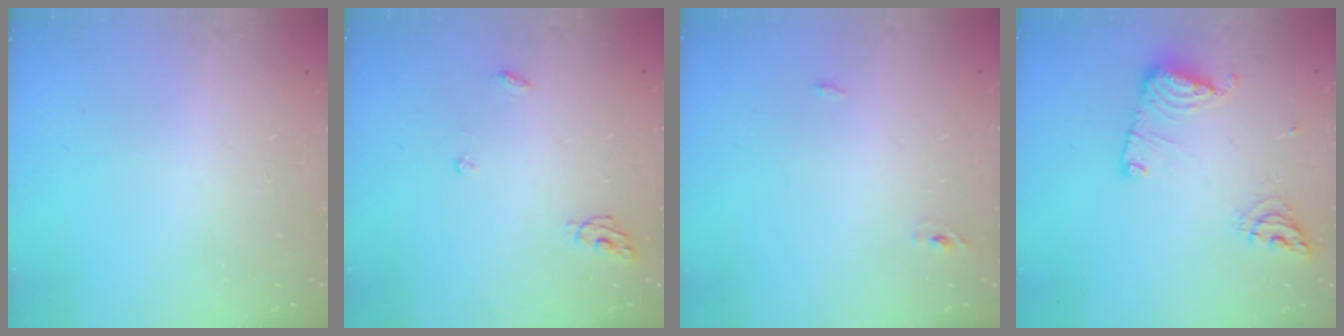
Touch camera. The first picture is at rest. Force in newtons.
{"total": 4.9, "press": 4.9, "slide": 0.4}
{"total": 2.4, "press": 2.2, "slide": 1.0}
{"total": 11.8, "press": 11.7, "slide": 1.4}